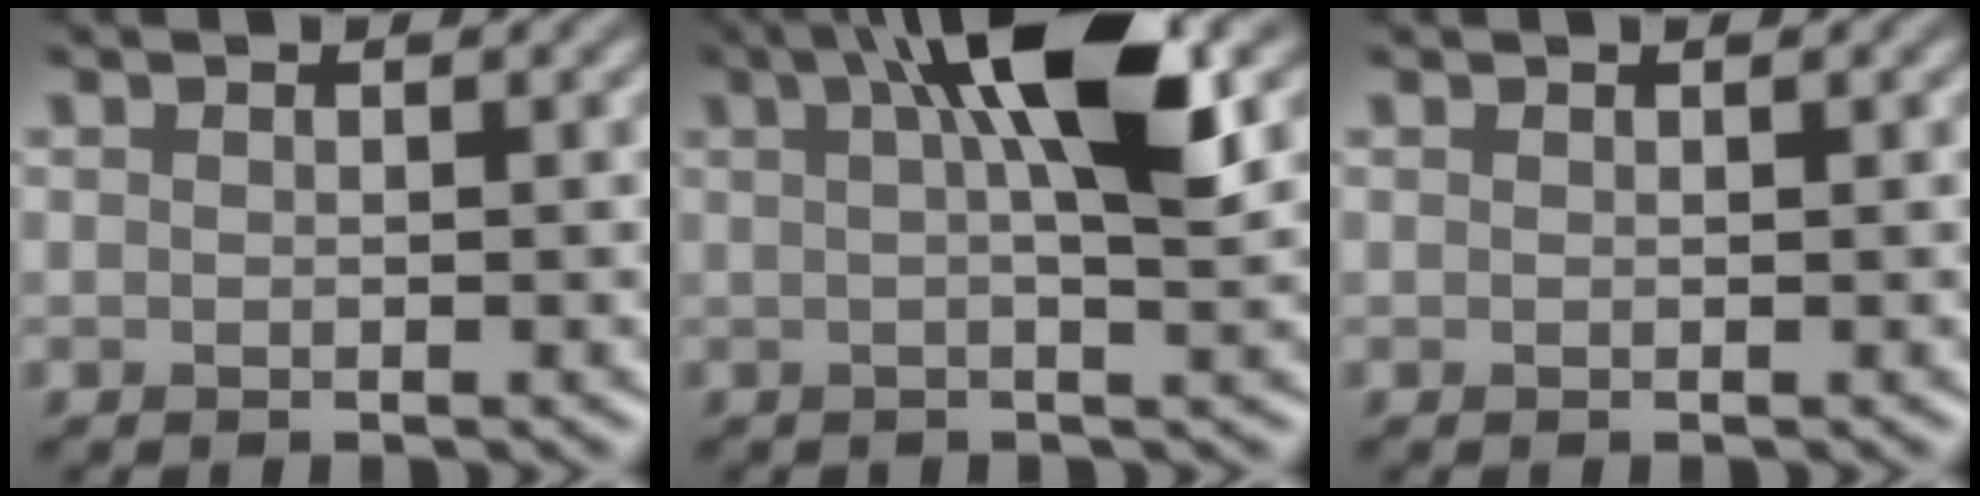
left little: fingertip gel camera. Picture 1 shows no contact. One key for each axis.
{"total": 6.9, "fx": 2.4, "fy": 1.0, "fz": 6.5, "tx": -0.095, "ty": 0.003, "tz": 0.048}
{"total": 0.0}